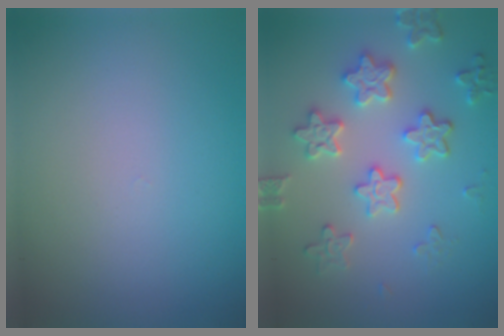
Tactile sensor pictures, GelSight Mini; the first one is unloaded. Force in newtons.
{"total": 4.0, "press": 3.9, "slide": 1.2}